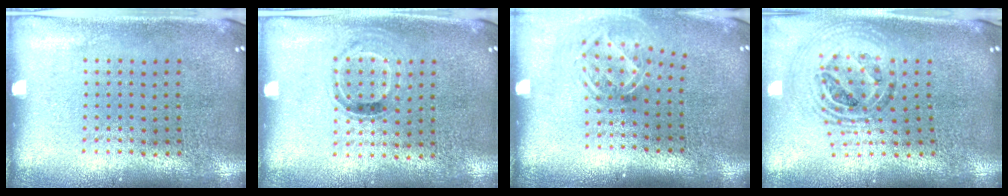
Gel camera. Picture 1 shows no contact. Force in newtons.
{"total": 0.9, "press": 0.7, "slide": 0.5}
{"total": 1.8, "press": 1.3, "slide": 1.2}
{"total": 1.5, "press": 1.3, "slide": 0.6}